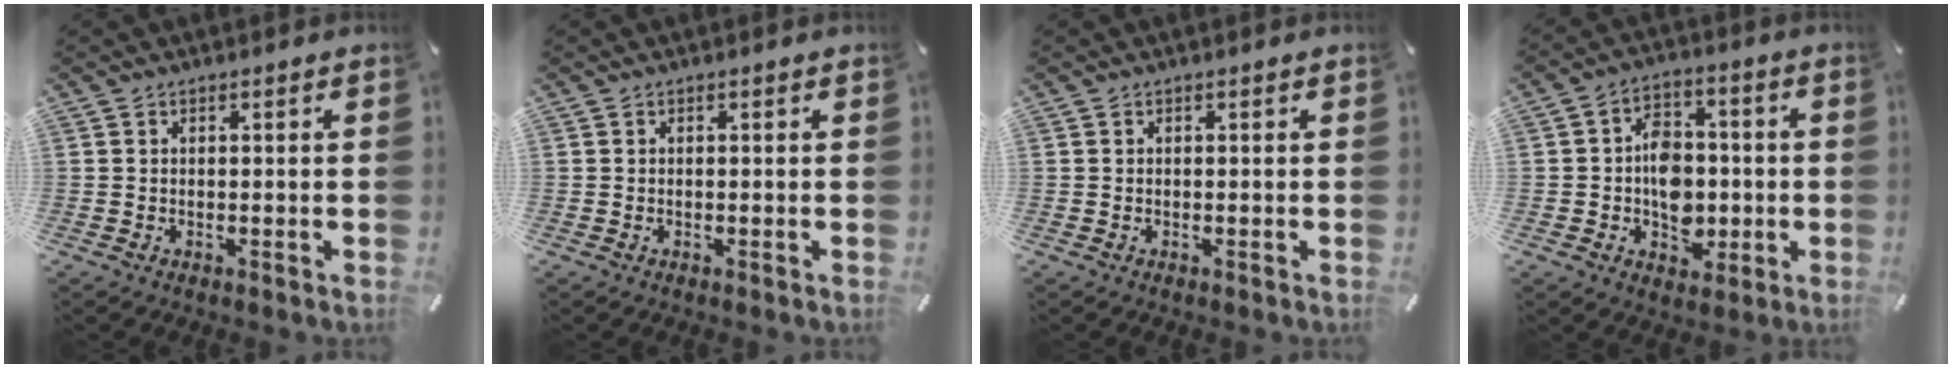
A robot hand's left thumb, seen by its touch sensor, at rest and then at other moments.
{"total": 0.0}
{"total": 0.0}
{"total": 9.8, "force": [-1.5, 7.8, 5.8], "torque": [-0.093, 0.017, -0.022]}